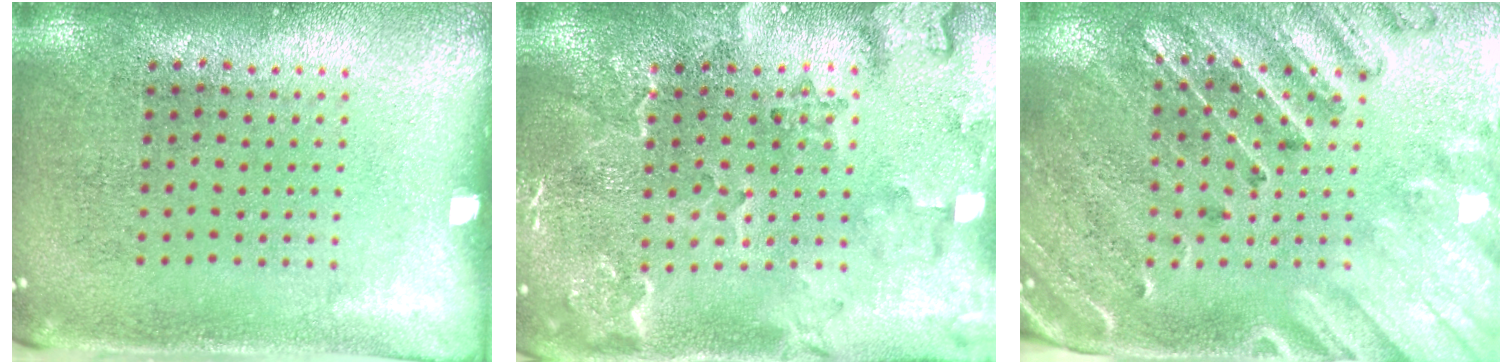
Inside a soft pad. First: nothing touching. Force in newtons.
{"total": 2.4, "press": 2.2, "slide": 0.9}
{"total": 2.9, "press": 2.7, "slide": 1.0}